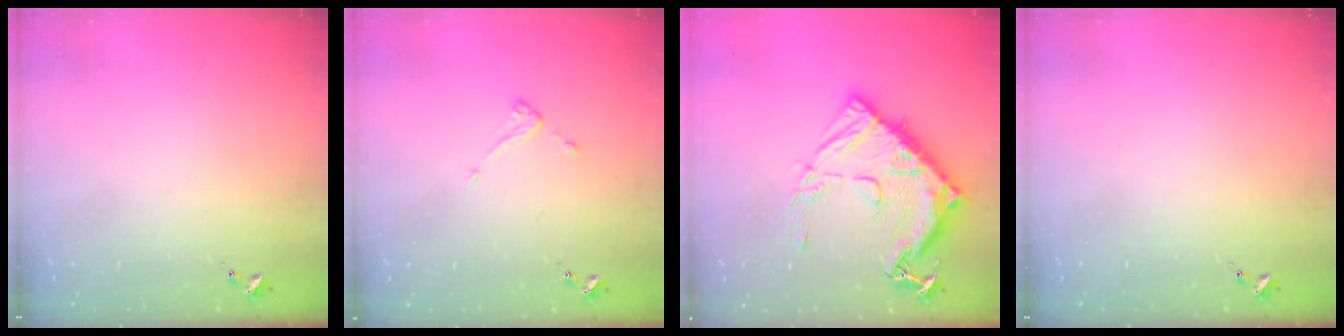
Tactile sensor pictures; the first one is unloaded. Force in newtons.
{"total": 3.8, "press": 3.7, "slide": 0.2}
{"total": 19.9, "press": 19.8, "slide": 1.7}
{"total": 0.0}